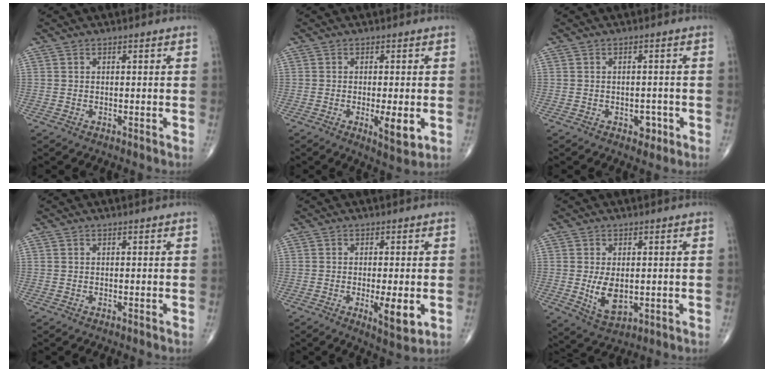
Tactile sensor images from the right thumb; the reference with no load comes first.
{"total": 5.5, "force": [-1.2, 1.4, 5.2], "torque": [-0.079, -0.014, -0.018]}
{"total": 2.5, "force": [-1.1, 1.7, 1.5], "torque": [-0.005, 0.004, -0.011]}
{"total": 0.0}
{"total": 6.4, "force": [-1.4, 1.7, 6.1], "torque": [-0.091, -0.017, -0.020]}
{"total": 6.7, "force": [-0.4, 3.8, 5.5], "torque": [-0.089, -0.015, 0.005]}